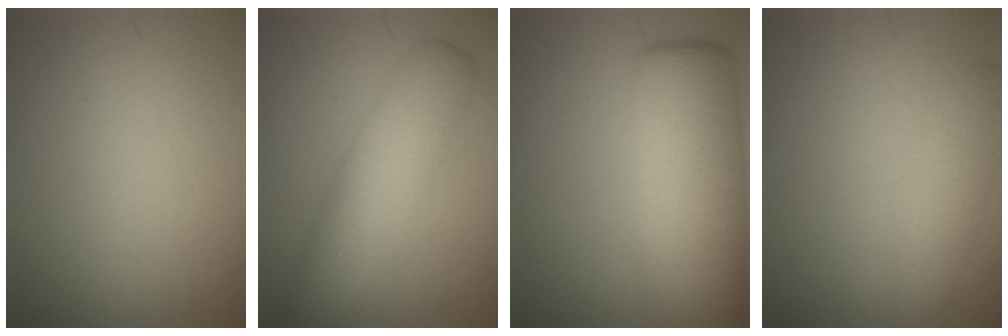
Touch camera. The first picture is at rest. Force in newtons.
{"total": 5.8, "press": 5.8, "slide": 0.1}
{"total": 11.3, "press": 11.3, "slide": 0.7}
{"total": 3.2, "press": 3.2, "slide": 0.1}